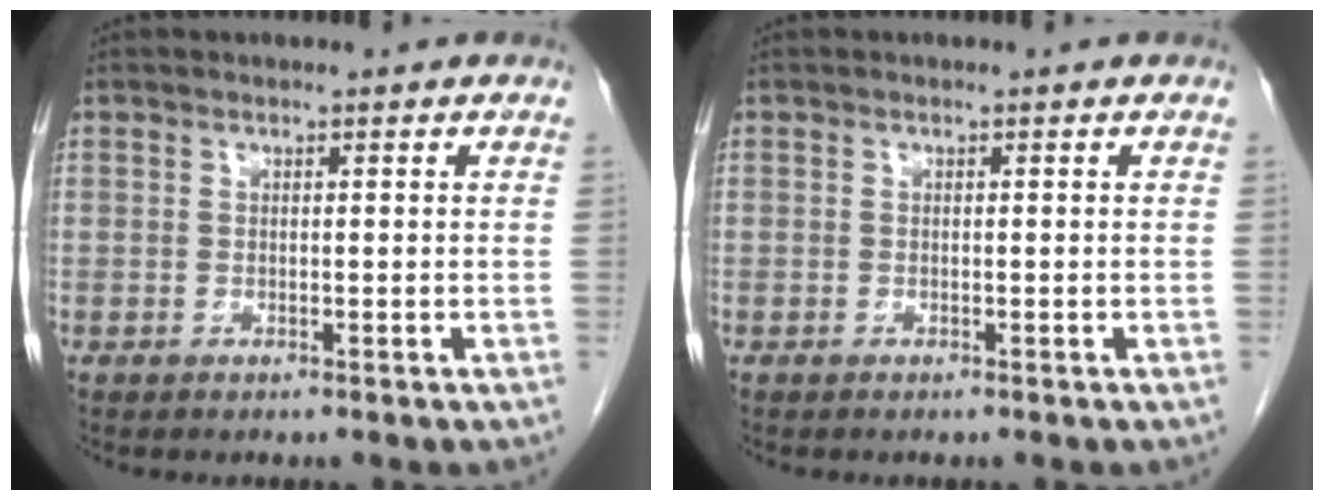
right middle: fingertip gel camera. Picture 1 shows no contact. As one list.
[{"total": 0.0}]